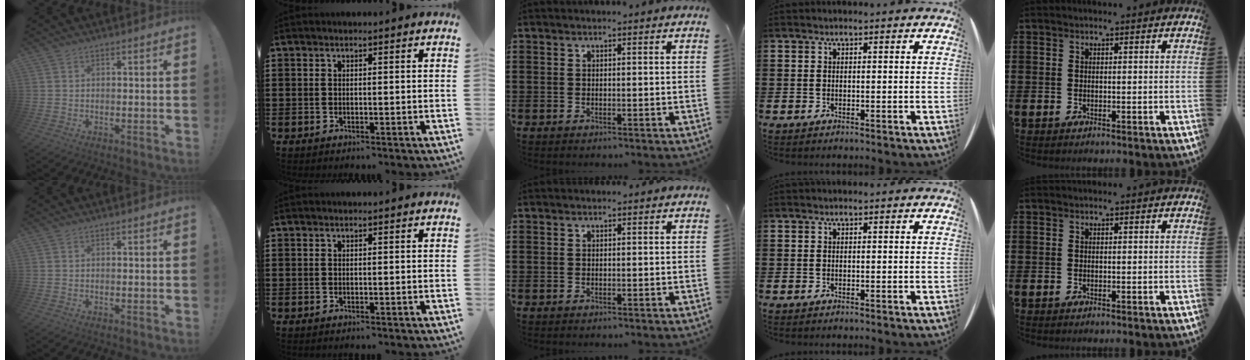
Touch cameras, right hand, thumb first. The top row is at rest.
{}